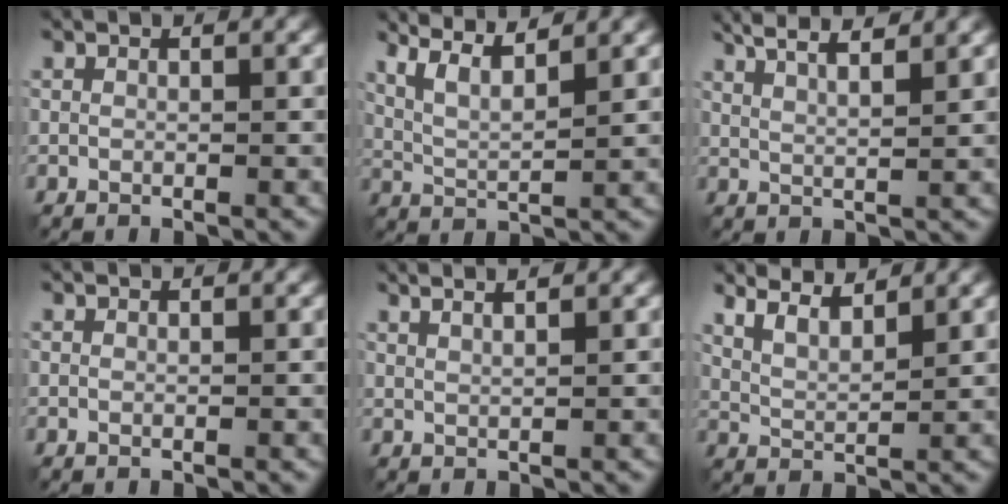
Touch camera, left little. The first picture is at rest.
{"total": 5.2, "force": [3.6, 1.2, 3.6], "torque": [-0.067, 0.014, 0.052]}
{"total": 7.2, "force": [5.0, 2.1, 4.8], "torque": [-0.053, 0.025, 0.046]}
{"total": 0.0}
{"total": 2.9, "force": [2.0, 0.9, 1.9], "torque": [-0.012, 0.020, 0.004]}
{"total": 4.4, "force": [3.7, 1.1, 2.1], "torque": [-0.039, 0.006, 0.052]}